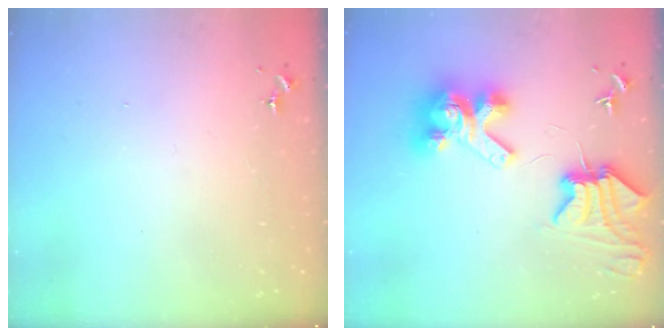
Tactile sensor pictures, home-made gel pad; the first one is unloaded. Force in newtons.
{"total": 11.0, "press": 10.9, "slide": 1.5}